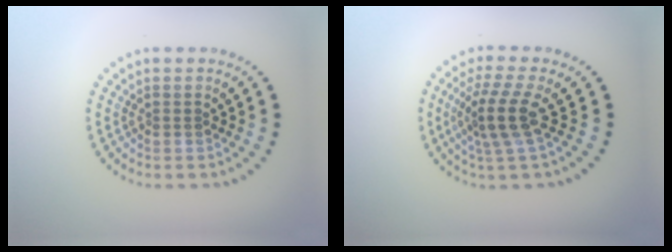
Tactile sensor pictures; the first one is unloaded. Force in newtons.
{"total": 3.8, "press": 2.8, "slide": 2.5}